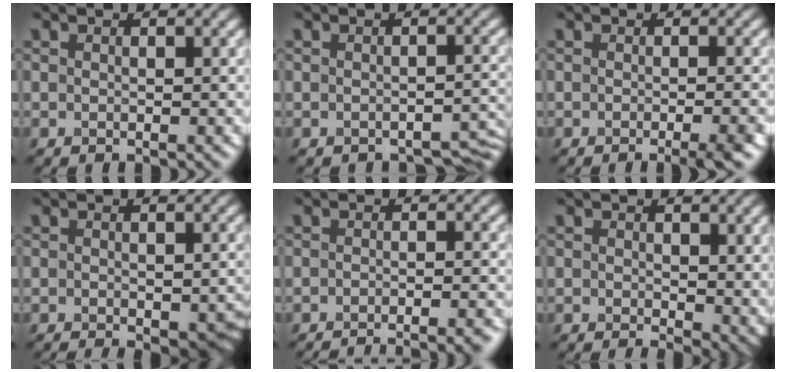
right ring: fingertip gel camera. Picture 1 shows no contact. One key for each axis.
{"total": 1.7, "fx": -1.5, "fy": 0.5, "fz": 0.7, "tx": -0.004, "ty": -0.001, "tz": -0.016}
{"total": 2.8, "fx": -1.3, "fy": 0.5, "fz": 2.4, "tx": -0.026, "ty": -0.002, "tz": -0.026}
{"total": 4.9, "fx": -2.1, "fy": 2.1, "fz": 3.9, "tx": -0.038, "ty": -0.013, "tz": -0.009}
{"total": 6.4, "fx": -5.5, "fy": 1.4, "fz": 3.0, "tx": -0.014, "ty": 0.004, "tz": -0.064}
{"total": 3.5, "fx": -0.2, "fy": 1.6, "fz": 3.1, "tx": -0.034, "ty": -0.008, "tz": -0.004}